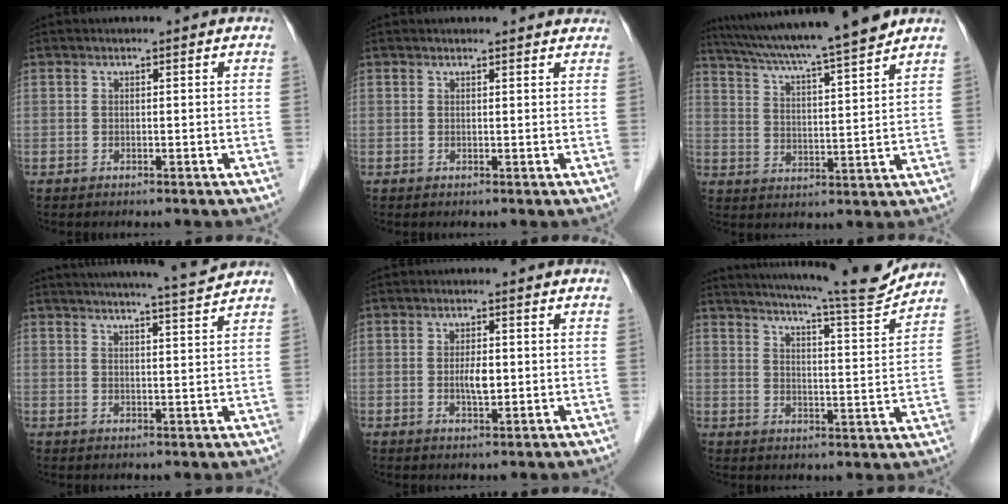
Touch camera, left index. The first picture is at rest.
{"total": 4.8, "force": [4.6, 0.9, 0.8], "torque": [-0.005, 0.005, 0.038]}
{"total": 16.7, "force": [14.6, -1.0, 8.0], "torque": [-0.141, 0.003, 0.222]}
{"total": 10.0, "force": [9.3, -1.0, 3.5], "torque": [-0.057, 0.001, 0.119]}
{"total": 2.7, "force": [-0.1, 0.9, 2.6], "torque": [-0.050, -0.001, 0.000]}
{"total": 14.7, "force": [13.7, -0.5, 5.3], "torque": [-0.088, -0.029, 0.183]}